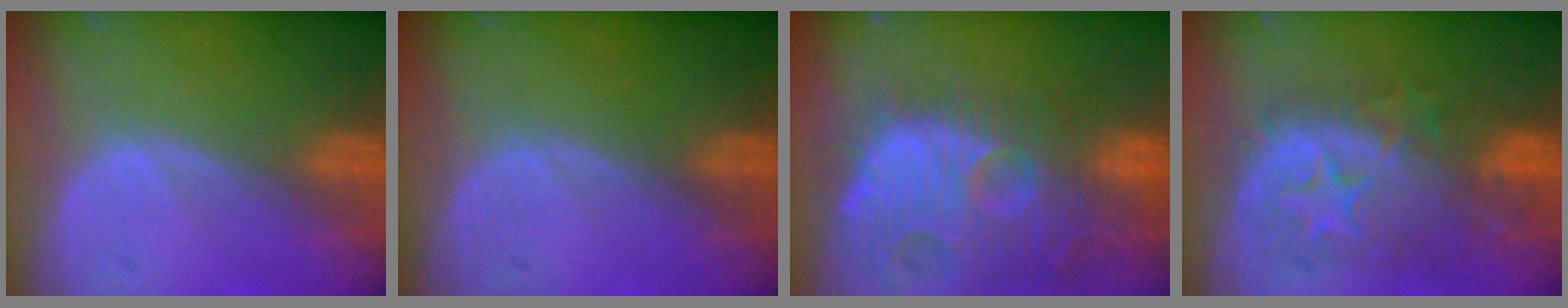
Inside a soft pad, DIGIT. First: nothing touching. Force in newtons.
{"total": 0.0}
{"total": 14.4, "press": 12.6, "slide": 7.0}
{"total": 9.2, "press": 9.2, "slide": 0.4}